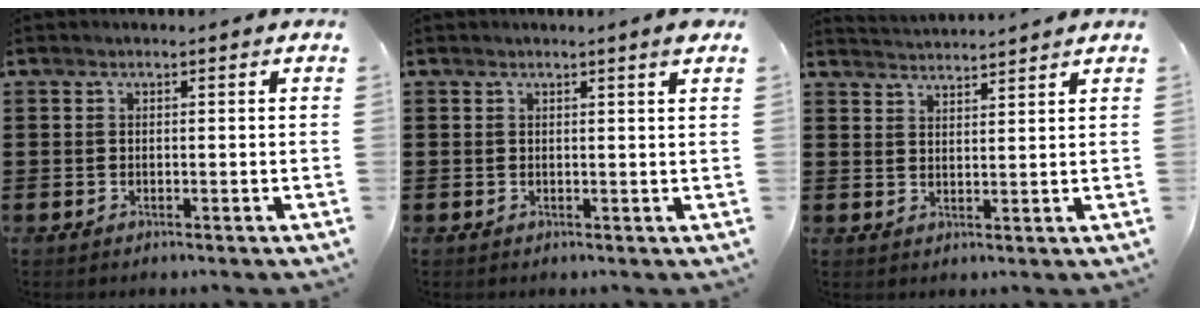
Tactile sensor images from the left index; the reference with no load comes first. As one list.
[{"total": 1.6, "force": [1.2, -0.3, 1.0], "torque": [-0.012, -0.006, 0.020]}, {"total": 2.6, "force": [2.5, -0.5, -0.4], "torque": [0.000, -0.012, 0.047]}]